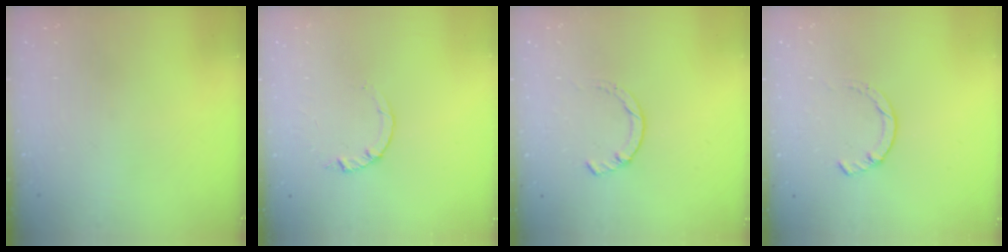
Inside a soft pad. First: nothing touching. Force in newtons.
{"total": 0.9, "press": 0.8, "slide": 0.2}
{"total": 3.0, "press": 3.0, "slide": 0.4}
{"total": 3.0, "press": 3.0, "slide": 0.4}